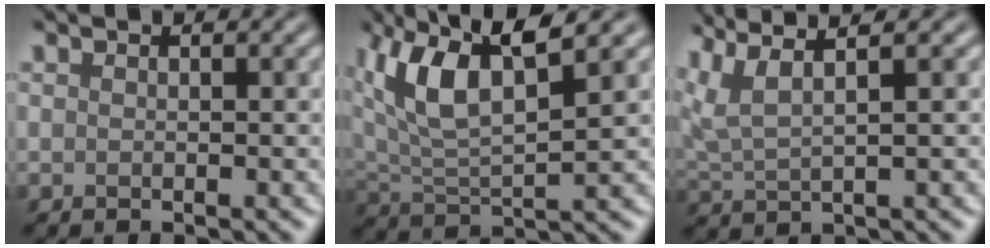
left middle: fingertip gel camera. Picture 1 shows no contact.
{"total": 5.7, "force": [2.4, 2.2, 4.7], "torque": [-0.115, 0.003, 0.069]}
{"total": 3.1, "force": [2.4, 0.0, 1.9], "torque": [-0.077, 0.005, 0.073]}